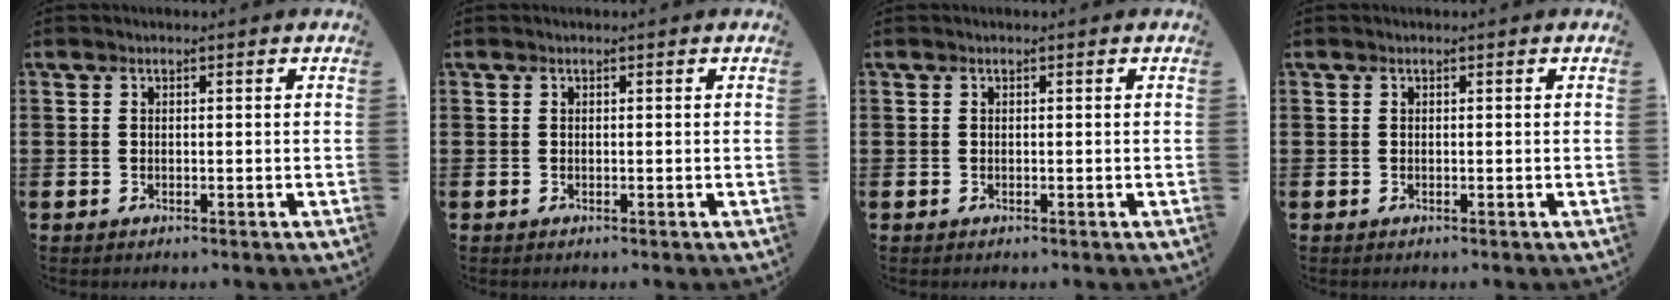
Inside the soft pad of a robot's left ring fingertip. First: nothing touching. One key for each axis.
{"total": 0.0}
{"total": 0.0}
{"total": 0.0}